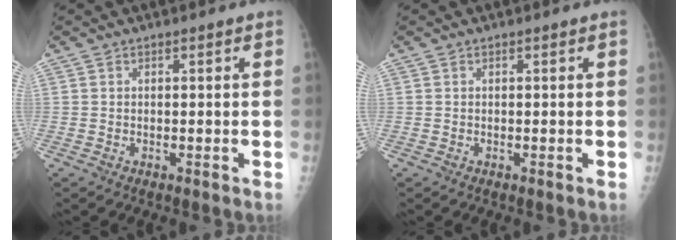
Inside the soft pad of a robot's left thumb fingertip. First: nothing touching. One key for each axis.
{"total": 0.0}